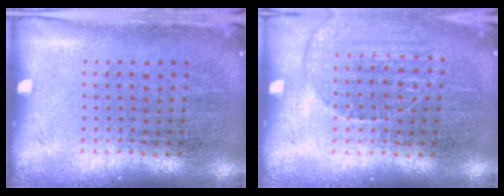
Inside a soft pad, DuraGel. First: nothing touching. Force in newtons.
{"total": 1.4, "press": 1.3, "slide": 0.3}